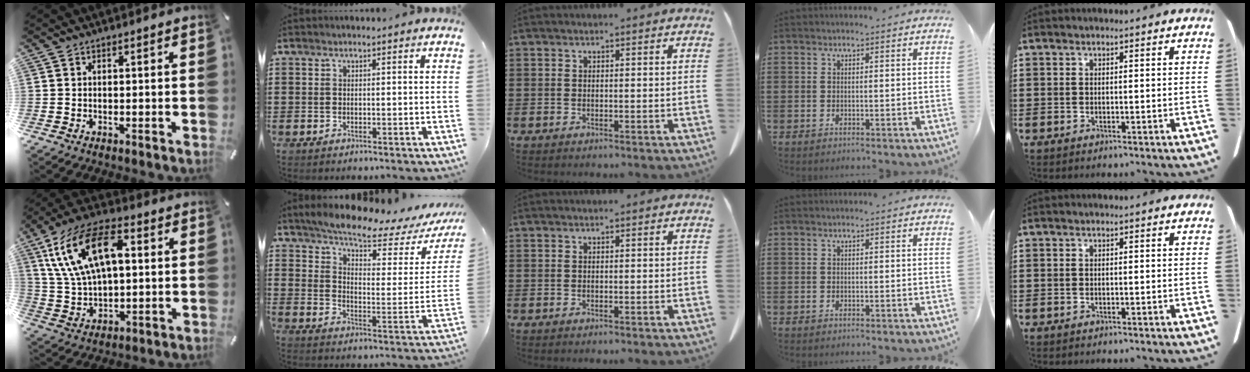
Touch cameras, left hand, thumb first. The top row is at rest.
{"thumb": {"total": 17.2, "force": [5.8, 10.0, 12.8], "torque": [-0.281, 0.001, 0.100]}, "index": {"total": 6.5, "force": [5.6, 0.2, 3.3], "torque": [-0.077, -0.044, 0.089]}}